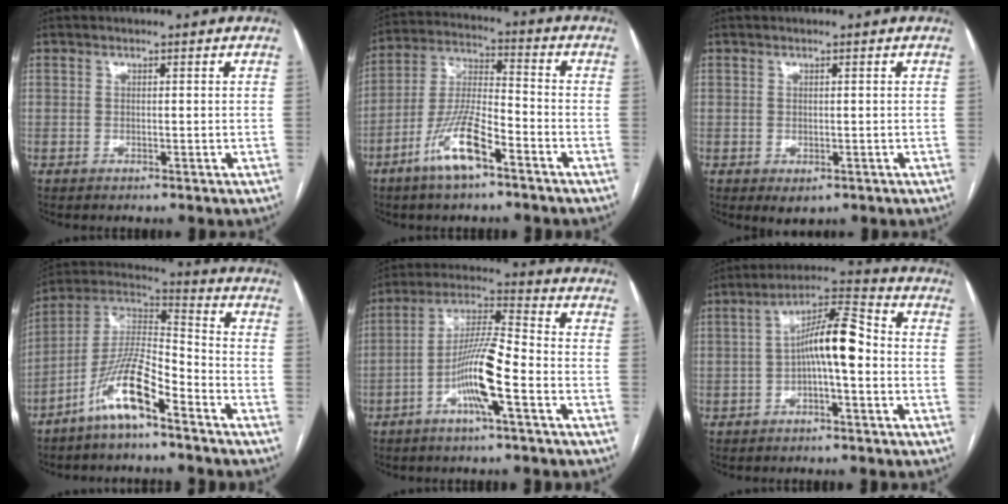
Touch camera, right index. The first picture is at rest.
{"total": 11.0, "force": [-6.3, 2.3, 8.7], "torque": [-0.183, -0.004, -0.120]}
{"total": 1.9, "force": [-0.7, 1.3, 1.3], "torque": [-0.012, -0.002, 0.000]}
{"total": 12.0, "force": [-7.3, 2.1, 9.2], "torque": [-0.190, 0.008, -0.141]}
{"total": 10.7, "force": [-4.1, 0.7, 9.8], "torque": [-0.191, 0.008, -0.080]}
{"total": 9.0, "force": [-1.0, 1.8, 8.7], "torque": [-0.151, 0.033, -0.019]}